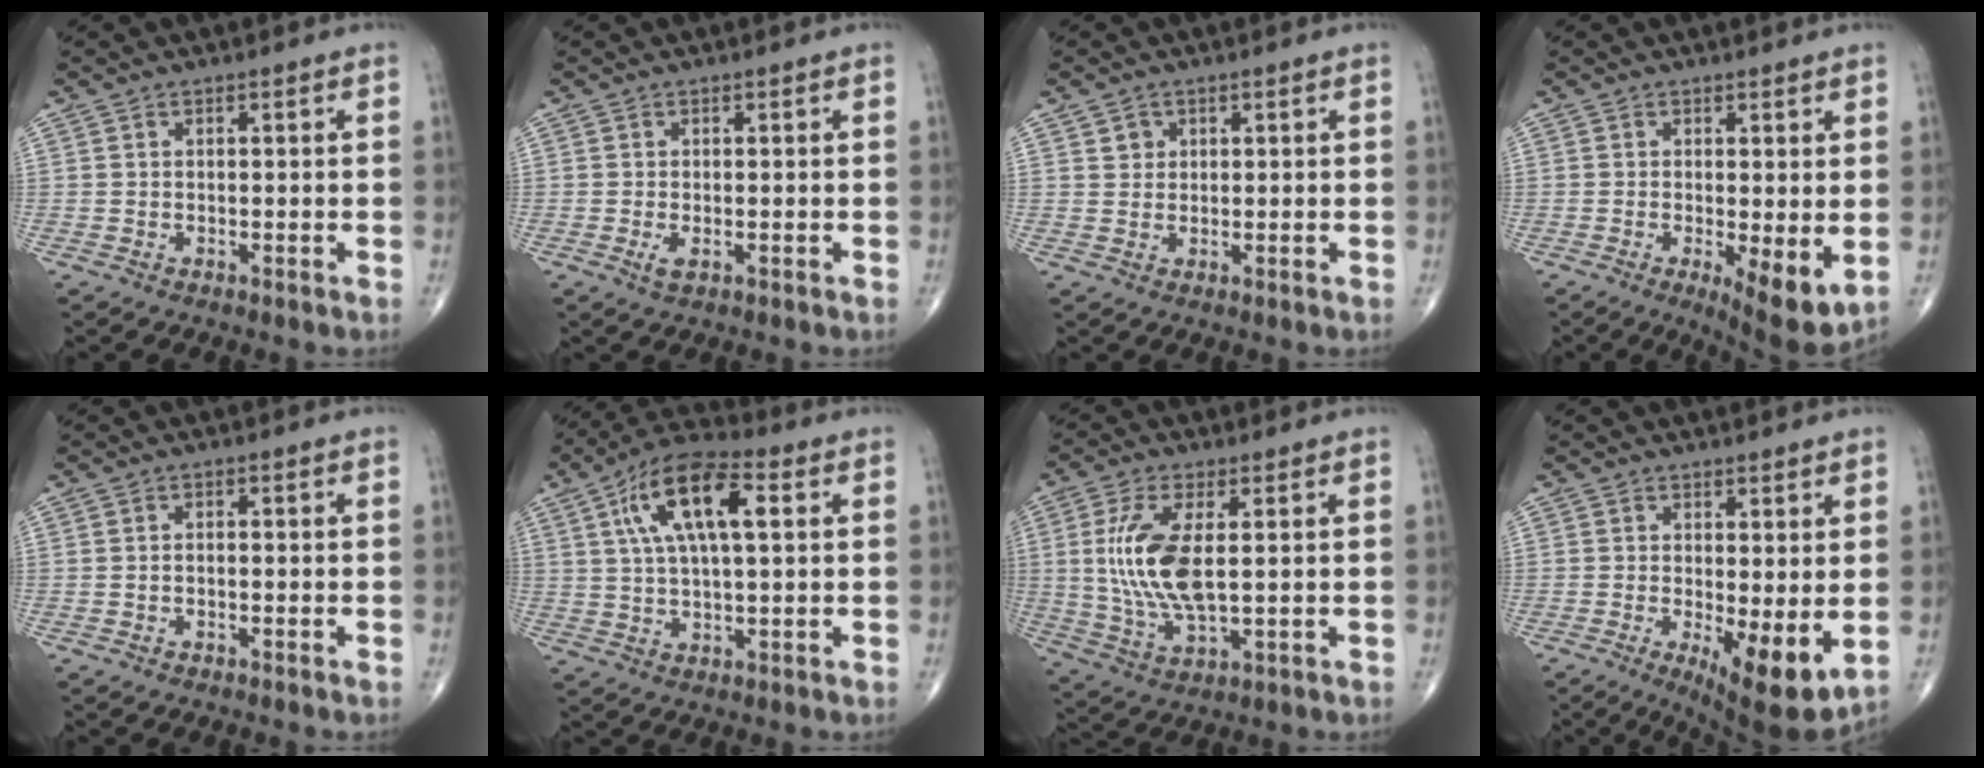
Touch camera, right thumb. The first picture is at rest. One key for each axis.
{"total": 1.7, "fx": -0.5, "fy": 0.8, "fz": 1.5, "tx": -0.033, "ty": -0.005, "tz": -0.009}
{"total": 2.0, "fx": 0.9, "fy": 1.8, "fz": 0.4, "tx": 0.005, "ty": -0.004, "tz": 0.012}
{"total": 7.9, "fx": -1.2, "fy": 2.5, "fz": 7.4, "tx": -0.109, "ty": -0.024, "tz": -0.015}
{"total": 0.8, "fx": -0.3, "fy": 0.5, "fz": 0.6, "tx": -0.012, "ty": 0.004, "tz": -0.005}
{"total": 14.6, "fx": 4.2, "fy": 5.8, "fz": 12.6, "tx": -0.227, "ty": 0.019, "tz": 0.067}
{"total": 12.4, "fx": 1.5, "fy": 5.0, "fz": 11.3, "tx": -0.243, "ty": -0.014, "tz": 0.036}
{"total": 9.6, "fx": -1.3, "fy": 3.0, "fz": 9.1, "tx": -0.134, "ty": -0.027, "tz": -0.013}